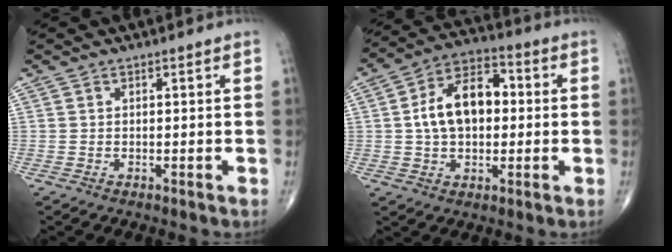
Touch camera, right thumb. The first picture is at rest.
{"total": 13.1, "force": [0.9, 8.1, 10.2], "torque": [-0.156, 0.027, 0.007]}